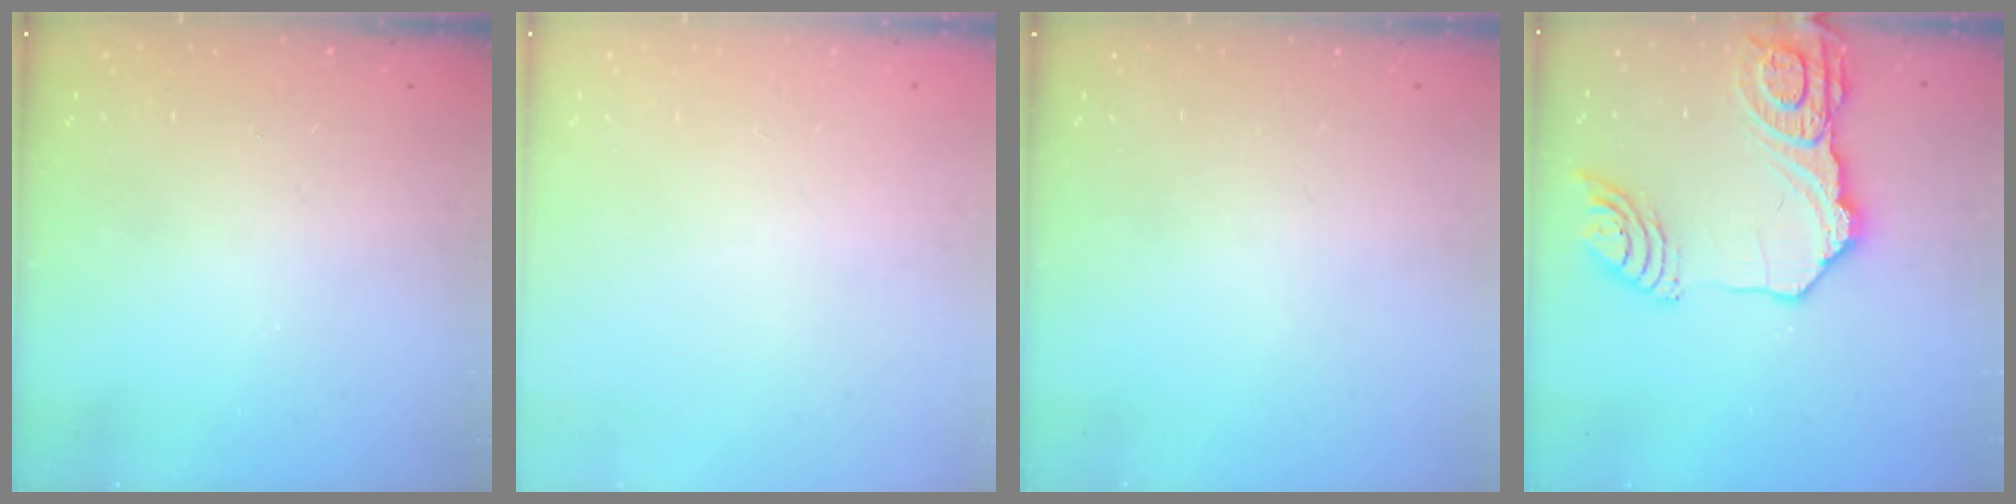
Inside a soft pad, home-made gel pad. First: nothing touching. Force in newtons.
{"total": 0.0}
{"total": 0.0}
{"total": 20.5, "press": 20.4, "slide": 2.5}